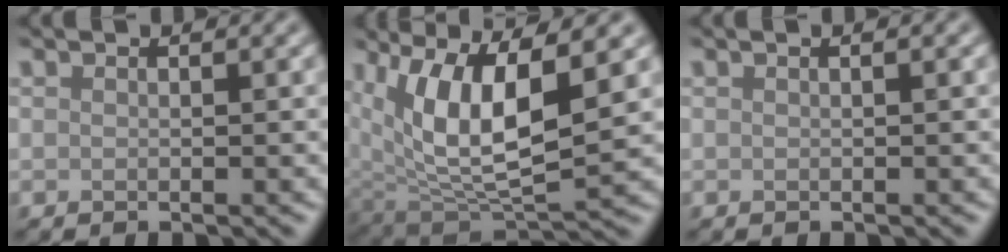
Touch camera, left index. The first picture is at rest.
{"total": 8.8, "force": [3.1, 3.4, 7.5], "torque": [-0.149, -0.013, 0.056]}
{"total": 0.7, "force": [0.3, 0.1, 0.7], "torque": [-0.009, 0.005, 0.001]}